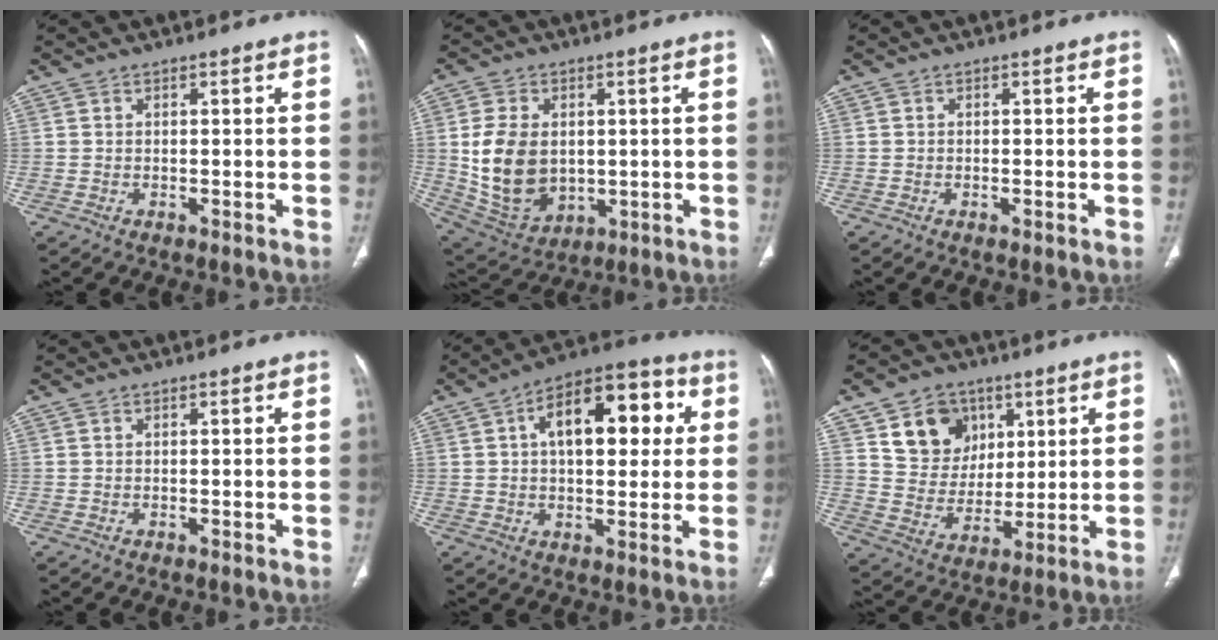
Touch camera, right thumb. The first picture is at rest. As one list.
[{"total": 14.4, "force": [0.7, 10.3, 10.1], "torque": [-0.171, -0.011, 0.039]}, {"total": 0.7, "force": [-0.2, 0.2, 0.6], "torque": [-0.011, -0.002, -0.004]}, {"total": 0.0}, {"total": 17.0, "force": [4.1, 8.9, 13.9], "torque": [-0.165, 0.027, 0.053]}, {"total": 12.5, "force": [5.8, 10.1, 4.6], "torque": [-0.041, -0.027, 0.110]}]